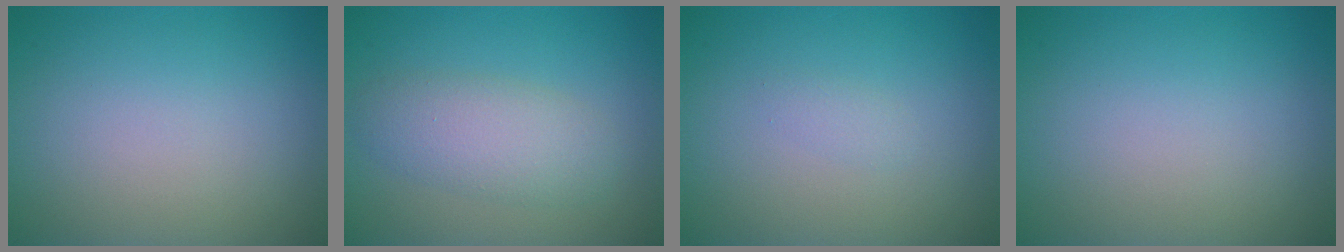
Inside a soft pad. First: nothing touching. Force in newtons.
{"total": 4.0, "press": 4.0, "slide": 0.3}
{"total": 0.8, "press": 0.8, "slide": 0.1}
{"total": 0.0}